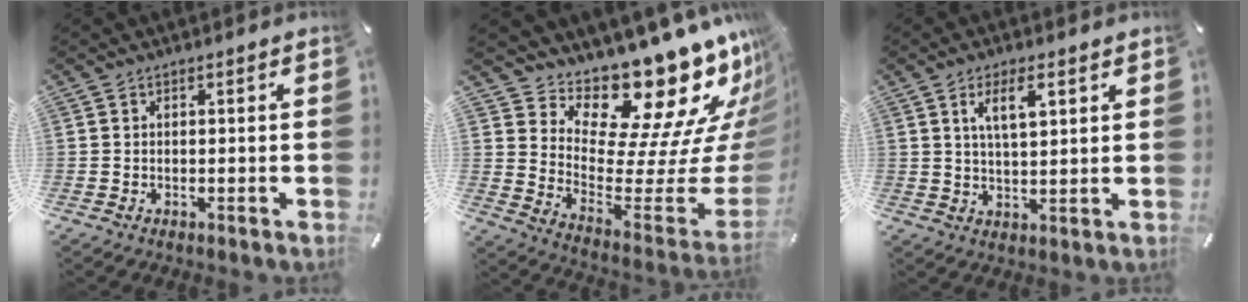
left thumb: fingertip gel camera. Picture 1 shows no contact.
{"total": 19.6, "force": [16.0, 6.2, 9.5], "torque": [-0.121, -0.161, 0.262]}
{"total": 6.7, "force": [3.2, 2.5, 5.3], "torque": [-0.090, -0.005, 0.050]}